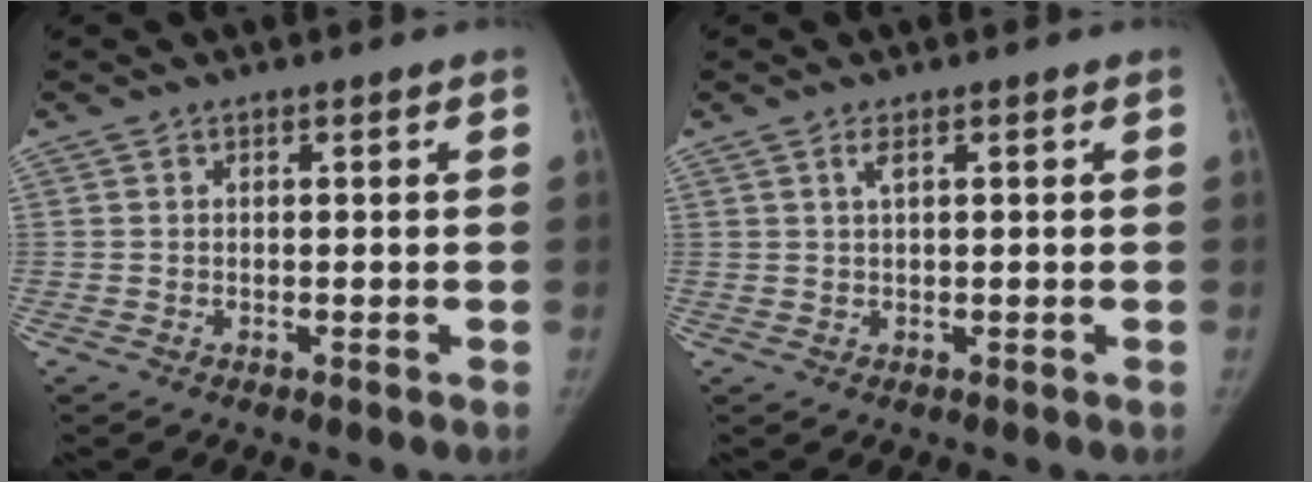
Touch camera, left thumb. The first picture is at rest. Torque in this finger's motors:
{"motor_torque": [0.27, 0.10, 0.40, 0.08, -0.01]}